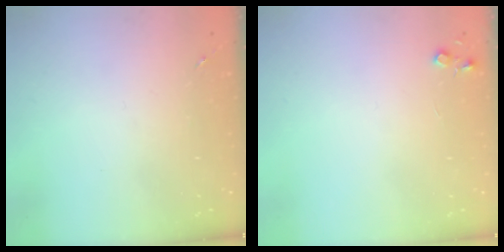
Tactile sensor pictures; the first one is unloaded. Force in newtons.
{"total": 4.4, "press": 4.3, "slide": 0.5}